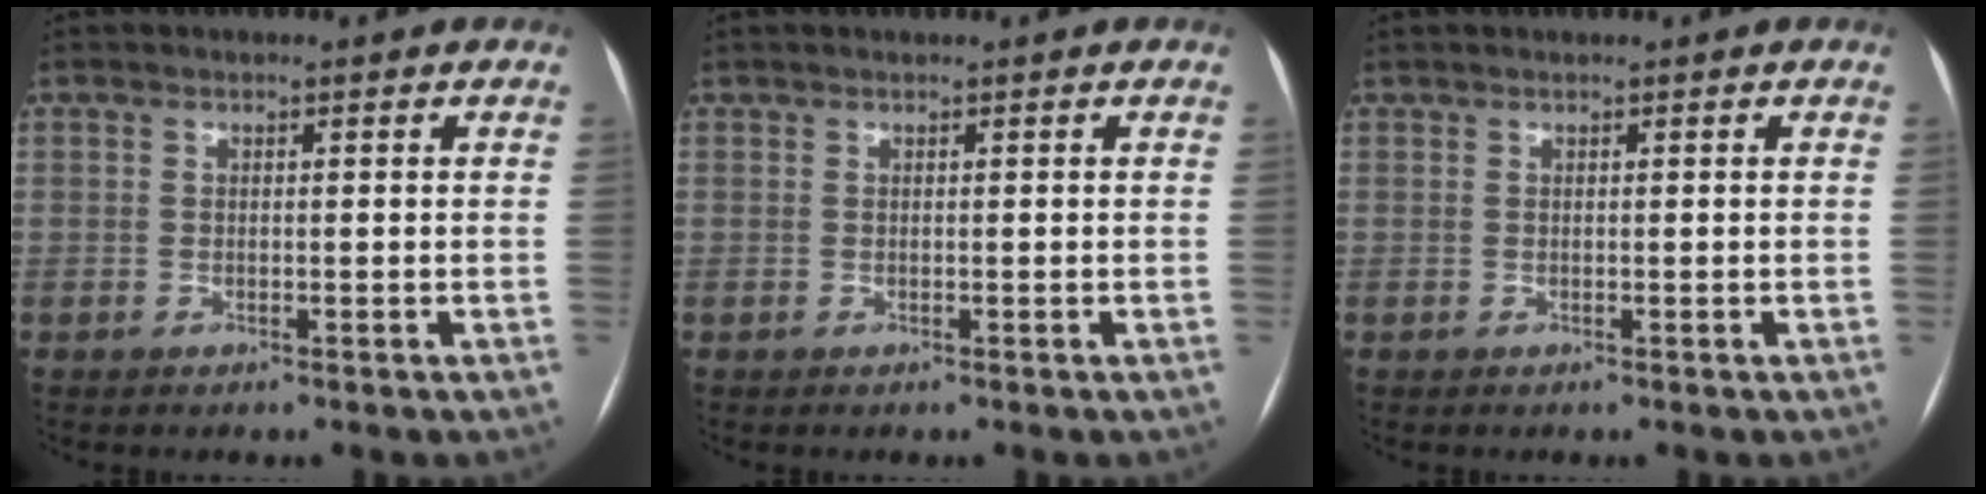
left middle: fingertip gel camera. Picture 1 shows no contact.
{"total": 0.0}
{"total": 0.0}